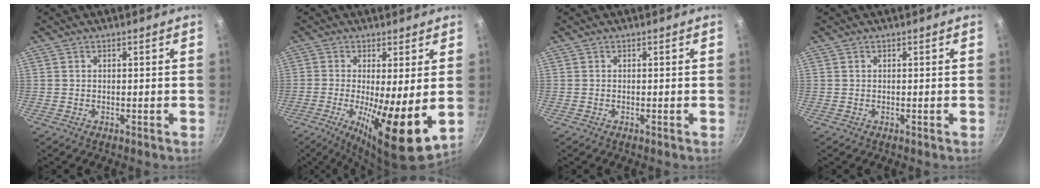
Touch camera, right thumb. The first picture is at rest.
{"total": 13.2, "force": [-1.3, 3.2, 12.8], "torque": [-0.214, -0.022, -0.016]}
{"total": 0.0}
{"total": 0.0}